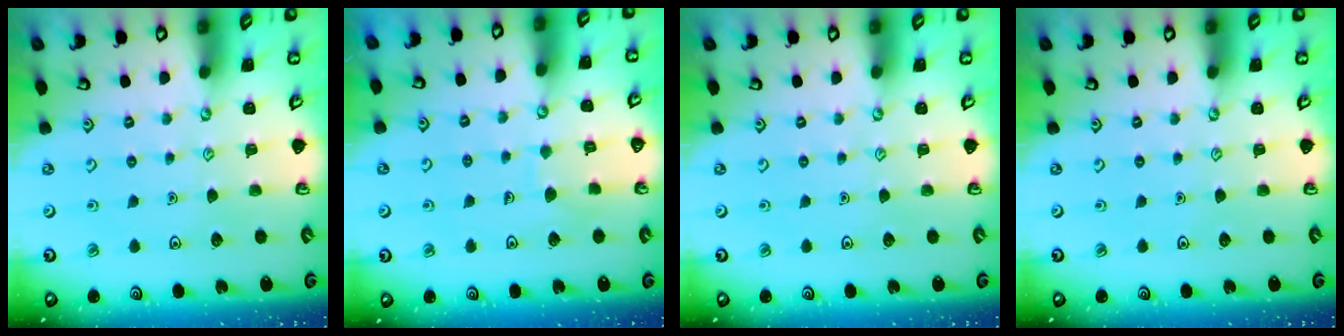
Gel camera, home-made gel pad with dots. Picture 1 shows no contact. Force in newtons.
{"total": 5.6, "press": 5.6, "slide": 0.5}
{"total": 0.0}
{"total": 0.0}